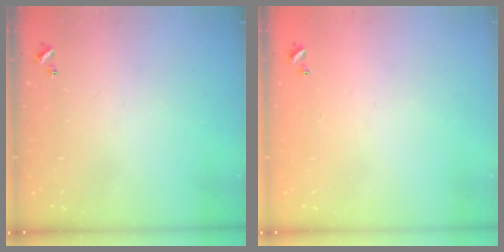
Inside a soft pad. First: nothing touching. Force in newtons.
{"total": 2.9, "press": 2.9, "slide": 0.1}